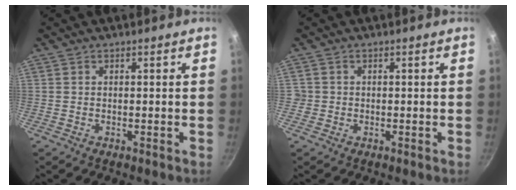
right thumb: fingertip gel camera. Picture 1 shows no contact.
{"total": 1.5, "force": [-0.3, 1.4, 0.2], "torque": [0.002, 0.005, -0.005]}